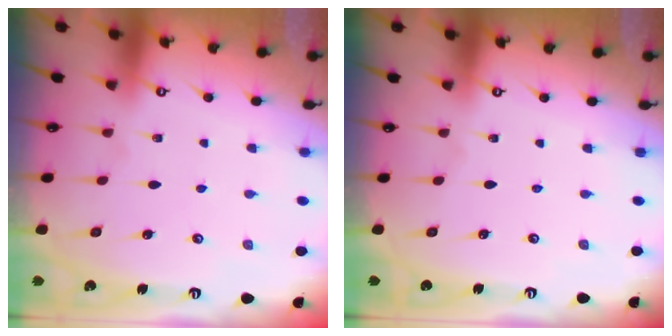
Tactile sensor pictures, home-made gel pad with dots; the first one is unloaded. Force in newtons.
{"total": 0.0}